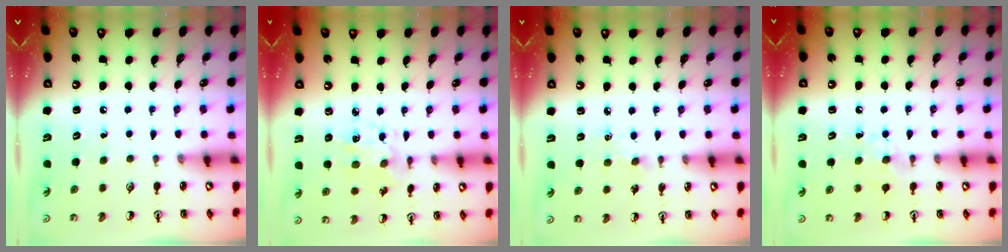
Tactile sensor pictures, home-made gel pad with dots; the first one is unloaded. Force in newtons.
{"total": 3.9, "press": 3.7, "slide": 1.4}
{"total": 2.2, "press": 2.2, "slide": 0.4}
{"total": 6.5, "press": 6.4, "slide": 0.7}